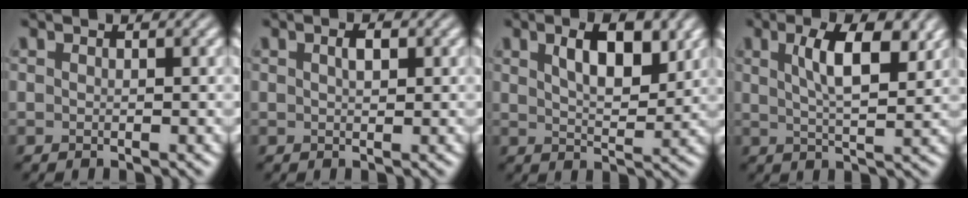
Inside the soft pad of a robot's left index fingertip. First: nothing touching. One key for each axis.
{"total": 1.4, "fx": 0.5, "fy": 0.5, "fz": 1.2, "tx": -0.021, "ty": 0.002, "tz": 0.009}
{"total": 5.4, "fx": 2.4, "fy": 2.1, "fz": 4.3, "tx": -0.069, "ty": 0.003, "tz": 0.039}
{"total": 5.9, "fx": 2.3, "fy": 1.8, "fz": 5.1, "tx": -0.082, "ty": 0.001, "tz": 0.038}